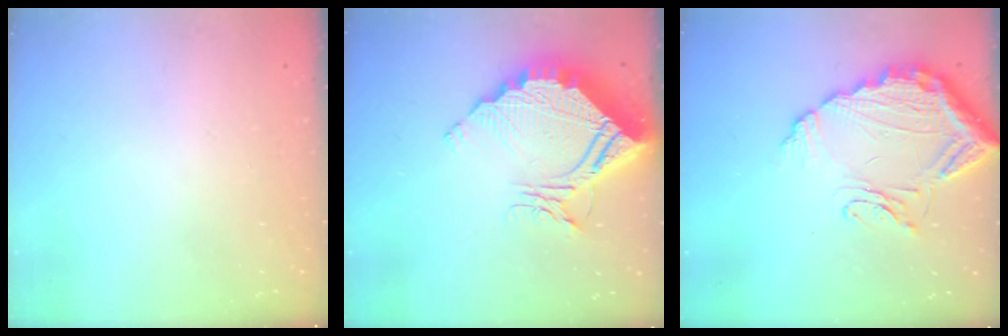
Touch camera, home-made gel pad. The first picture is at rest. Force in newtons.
{"total": 16.5, "press": 16.4, "slide": 1.3}
{"total": 14.4, "press": 14.3, "slide": 1.5}